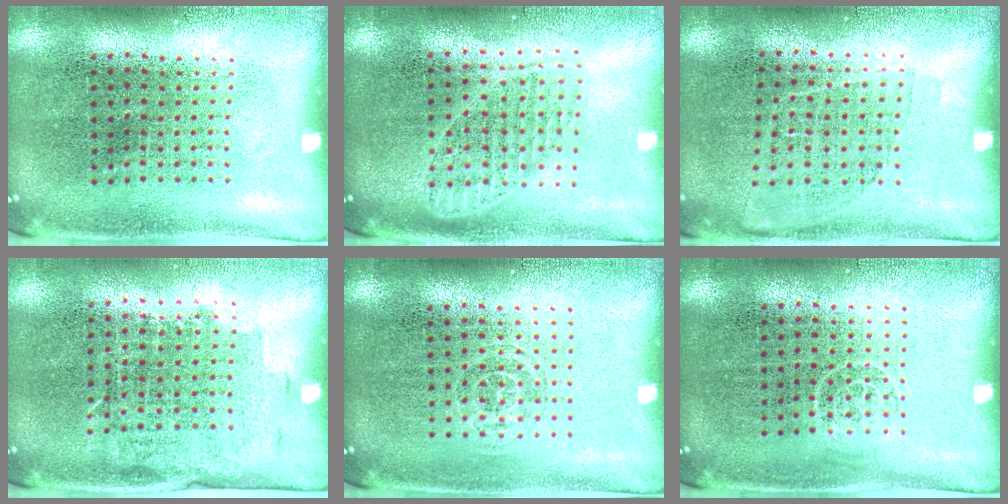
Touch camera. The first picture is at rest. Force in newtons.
{"total": 1.7, "press": 1.4, "slide": 0.9}
{"total": 1.0, "press": 0.8, "slide": 0.5}
{"total": 1.5, "press": 1.2, "slide": 1.0}
{"total": 0.9, "press": 0.6, "slide": 0.6}
{"total": 0.7, "press": 0.5, "slide": 0.5}